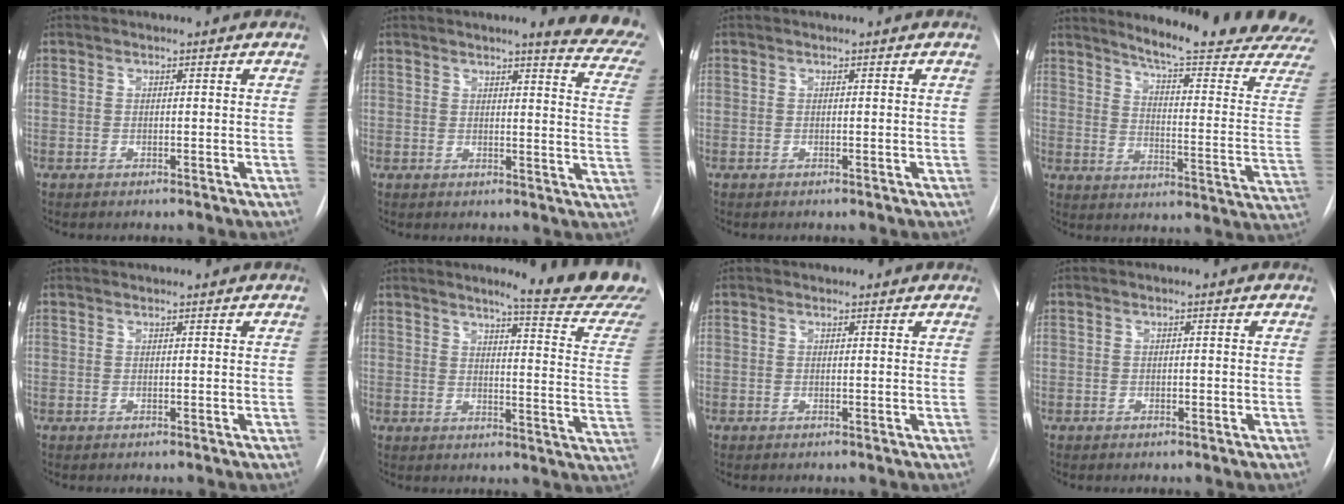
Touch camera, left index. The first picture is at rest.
{"total": 12.2, "force": [10.5, 1.0, 6.2], "torque": [-0.051, -0.069, 0.091]}
{"total": 0.0}
{"total": 22.8, "force": [20.8, -0.7, 9.1], "torque": [-0.132, -0.136, 0.252]}
{"total": 1.8, "force": [1.7, 0.2, 0.5], "torque": [-0.008, 0.027, 0.024]}
{"total": 16.1, "force": [14.4, -1.0, 7.1], "torque": [-0.090, -0.116, 0.156]}
{"total": 0.8, "force": [0.5, 0.6, 0.0], "torque": [-0.002, 0.003, 0.001]}
{"total": 1.0, "force": [-1.0, 0.1, 0.1], "torque": [0.002, -0.004, -0.012]}